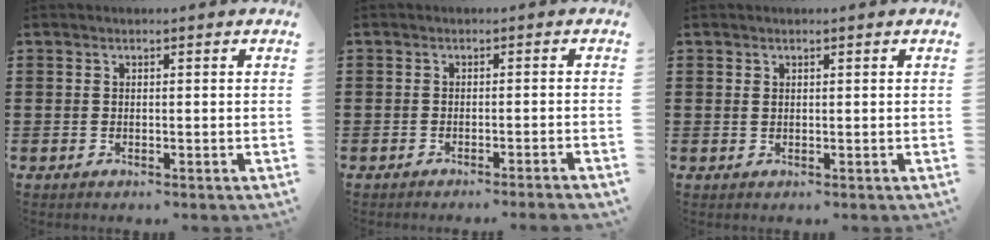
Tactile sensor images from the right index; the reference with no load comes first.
{"total": 1.4, "force": [-1.3, -0.3, 0.6], "torque": [-0.010, 0.000, -0.024]}
{"total": 0.6, "force": [0.3, 0.3, 0.4], "torque": [-0.010, 0.001, 0.006]}